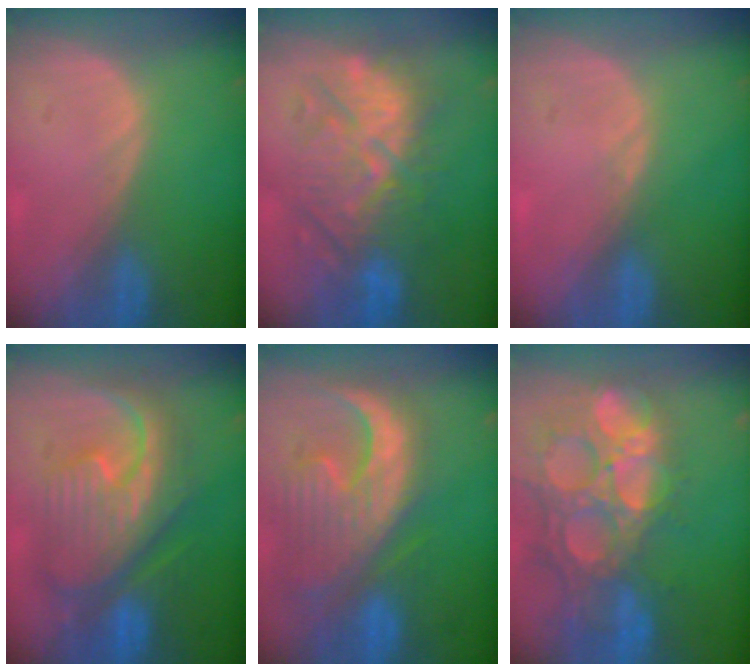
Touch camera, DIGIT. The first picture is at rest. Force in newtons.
{"total": 10.6, "press": 10.6, "slide": 1.2}
{"total": 0.5, "press": 0.5, "slide": 0.2}
{"total": 12.1, "press": 12.0, "slide": 1.4}
{"total": 13.4, "press": 11.4, "slide": 7.0}
{"total": 14.8, "press": 12.3, "slide": 8.3}